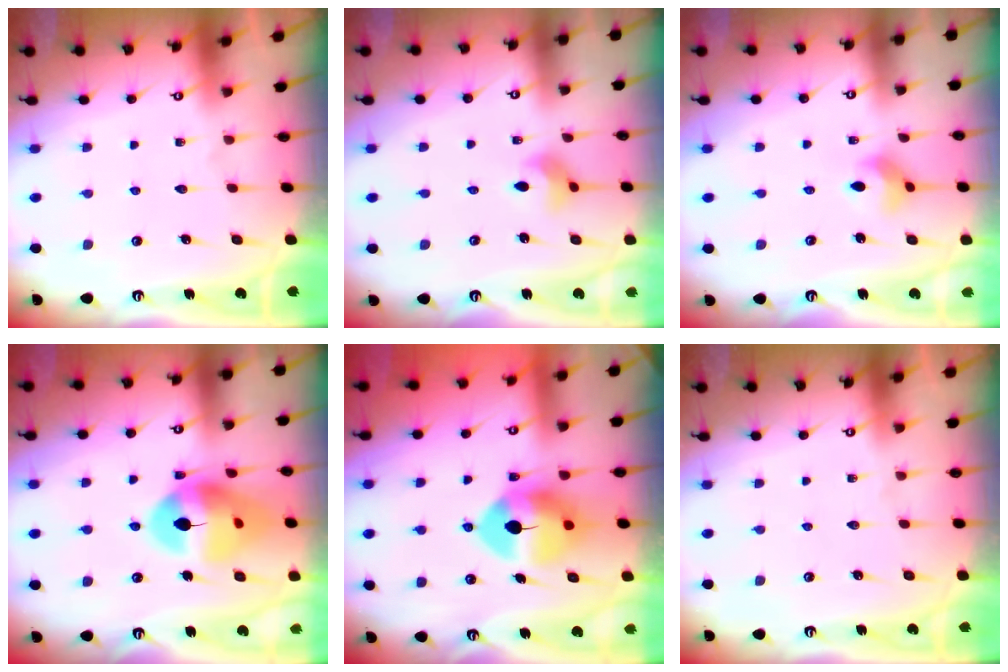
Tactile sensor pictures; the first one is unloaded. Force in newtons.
{"total": 6.9, "press": 6.7, "slide": 1.9}
{"total": 6.2, "press": 6.2, "slide": 0.5}
{"total": 16.8, "press": 16.7, "slide": 2.1}
{"total": 10.4, "press": 10.3, "slide": 1.7}
{"total": 0.0}